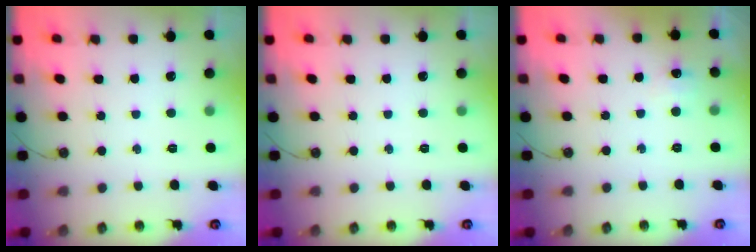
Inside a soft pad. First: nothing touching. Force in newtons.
{"total": 0.0}
{"total": 5.6, "press": 5.6, "slide": 0.8}